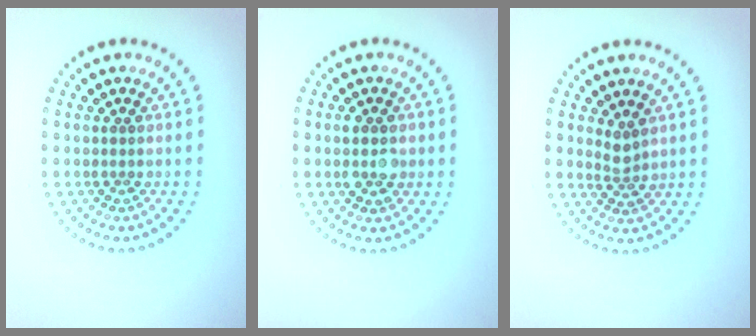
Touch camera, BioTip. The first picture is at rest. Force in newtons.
{"total": 2.6, "press": 2.6, "slide": 0.2}
{"total": 1.6, "press": 1.2, "slide": 1.0}